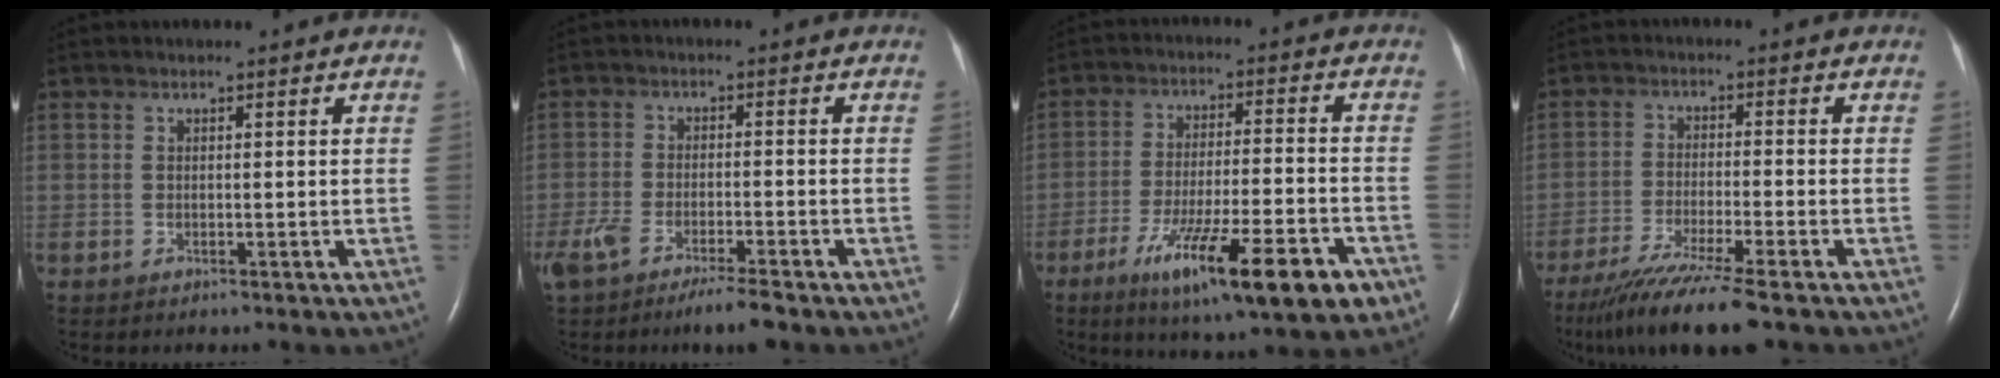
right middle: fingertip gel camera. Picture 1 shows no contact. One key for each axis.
{"total": 7.6, "fx": -5.6, "fy": 1.1, "fz": 5.0, "tx": -0.096, "ty": -0.010, "tz": -0.095}
{"total": 16.7, "fx": -9.0, "fy": 2.2, "fz": 13.8, "tx": -0.193, "ty": -0.025, "tz": -0.136}
{"total": 10.7, "fx": -8.1, "fy": -0.8, "fz": 7.0, "tx": -0.119, "ty": -0.036, "tz": -0.135}